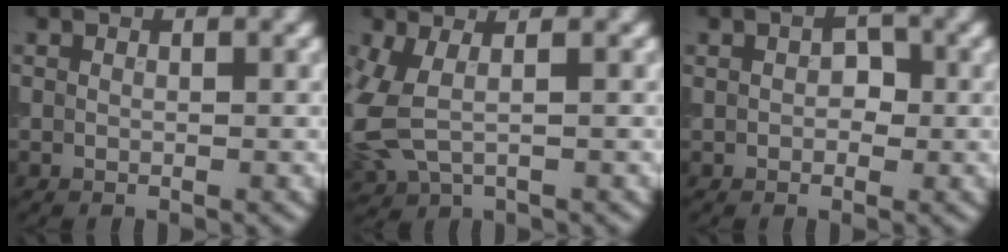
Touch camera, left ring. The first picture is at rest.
{"total": 4.3, "force": [0.1, 2.3, 3.6], "torque": [-0.106, -0.002, 0.002]}
{"total": 1.8, "force": [0.2, 1.3, 1.3], "torque": [-0.020, 0.003, -0.002]}